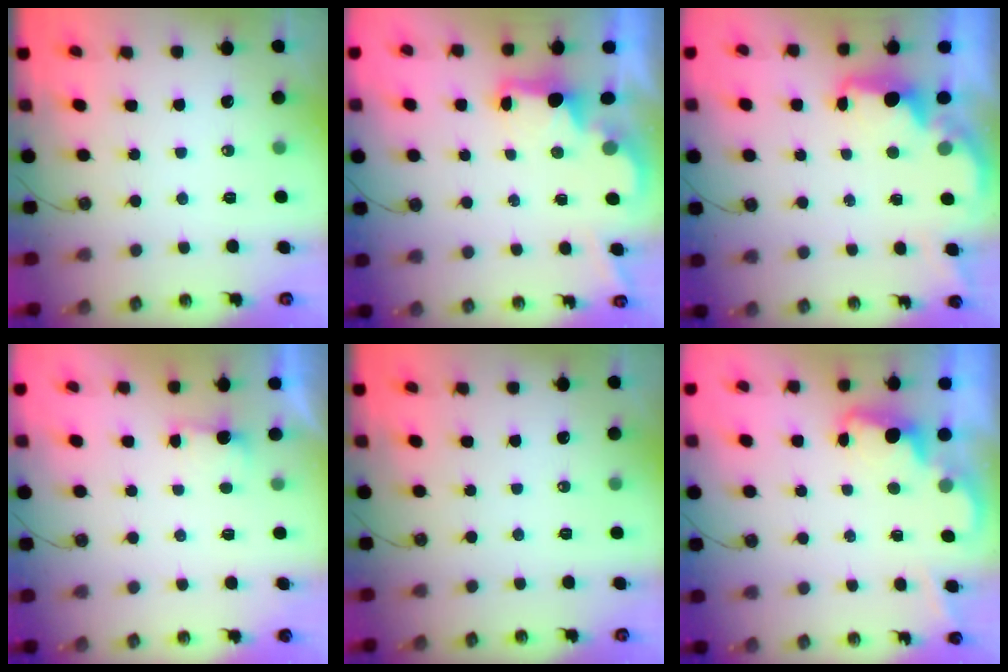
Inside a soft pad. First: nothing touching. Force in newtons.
{"total": 2.2, "press": 2.1, "slide": 0.8}
{"total": 2.0, "press": 1.8, "slide": 0.7}
{"total": 0.8, "press": 0.4, "slide": 0.7}
{"total": 0.0}
{"total": 2.1, "press": 2.1, "slide": 0.5}